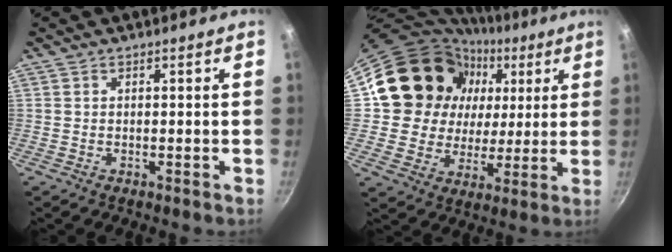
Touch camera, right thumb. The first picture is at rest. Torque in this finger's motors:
{"motor_torque": [-0.45, 2.77, -0.02, 0.13, 0.12]}